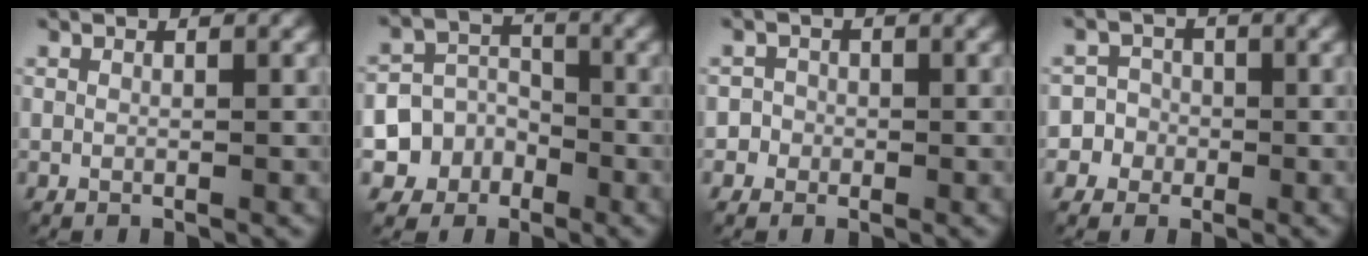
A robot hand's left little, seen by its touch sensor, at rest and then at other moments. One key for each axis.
{"total": 6.2, "fx": -3.1, "fy": 5.3, "fz": 0.8, "tx": 0.008, "ty": -0.001, "tz": -0.073}
{"total": 1.8, "fx": -0.6, "fy": 1.7, "fz": 0.1, "tx": 0.017, "ty": 0.009, "tz": -0.019}
{"total": 4.5, "fx": -1.8, "fy": 4.1, "fz": 0.2, "tx": 0.020, "ty": 0.008, "tz": -0.049}